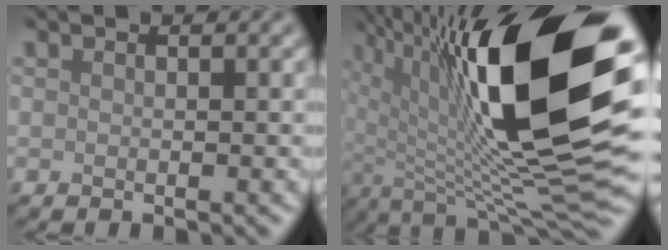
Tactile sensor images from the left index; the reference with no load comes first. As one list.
[{"total": 18.6, "force": [4.0, 6.2, 17.0], "torque": [-0.279, 0.001, 0.070]}]